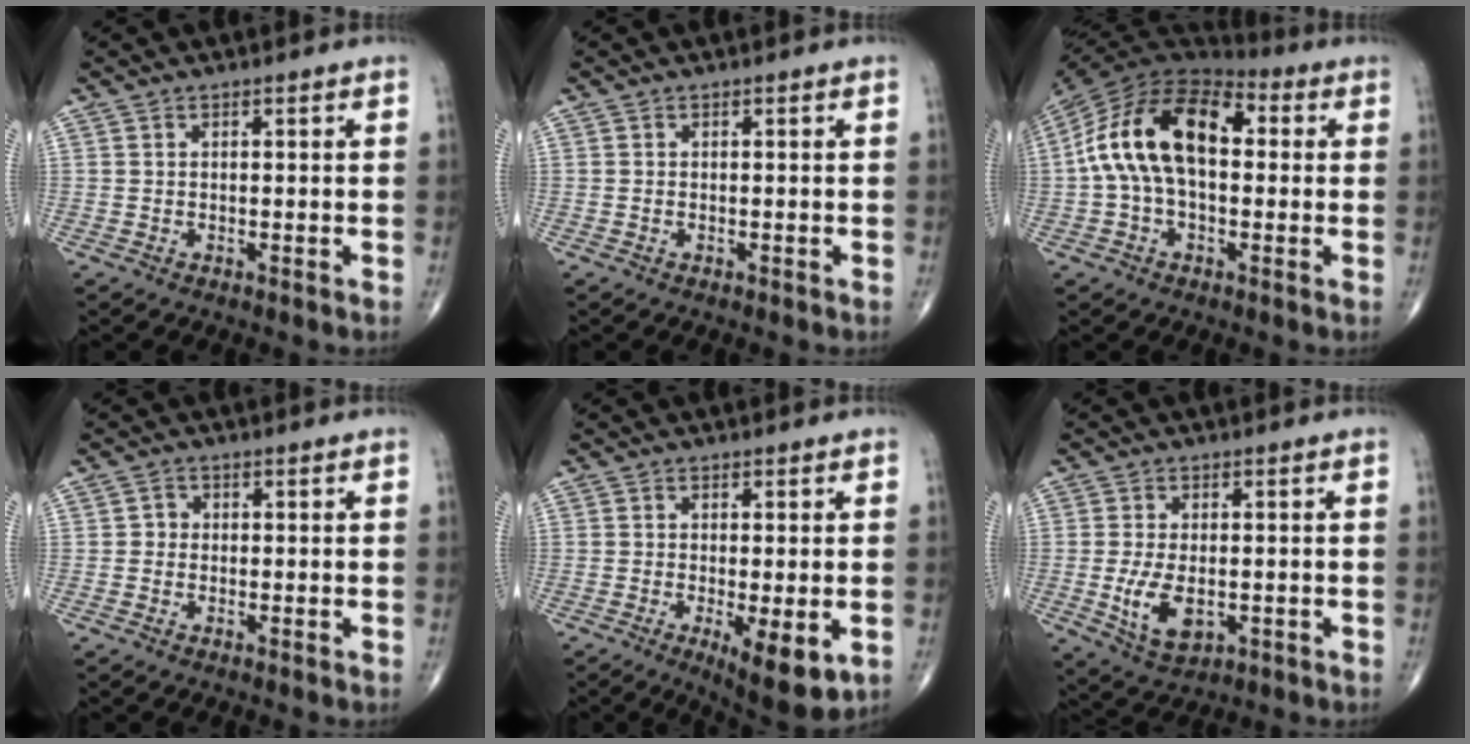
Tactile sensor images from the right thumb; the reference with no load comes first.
{"total": 0.0}
{"total": 18.3, "force": [1.7, 10.6, 14.8], "torque": [-0.269, 0.045, 0.020]}
{"total": 1.5, "force": [-0.2, 1.3, 0.5], "torque": [0.003, 0.005, -0.009]}
{"total": 9.2, "force": [-2.8, 2.9, 8.3], "torque": [-0.120, -0.020, -0.038]}
{"total": 8.0, "force": [-1.6, 4.4, 6.4], "torque": [-0.117, -0.011, -0.019]}